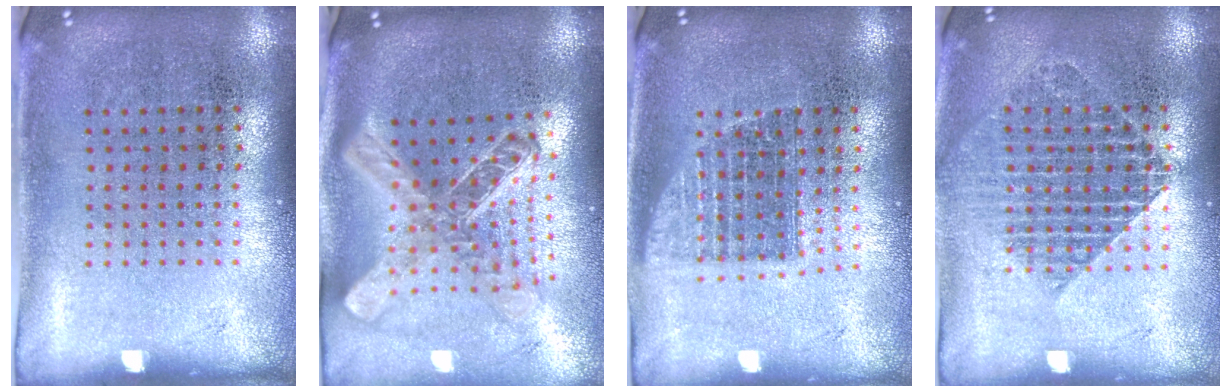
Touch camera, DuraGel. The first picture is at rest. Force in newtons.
{"total": 2.6, "press": 1.9, "slide": 1.7}
{"total": 1.3, "press": 1.0, "slide": 0.8}
{"total": 1.6, "press": 1.4, "slide": 0.7}